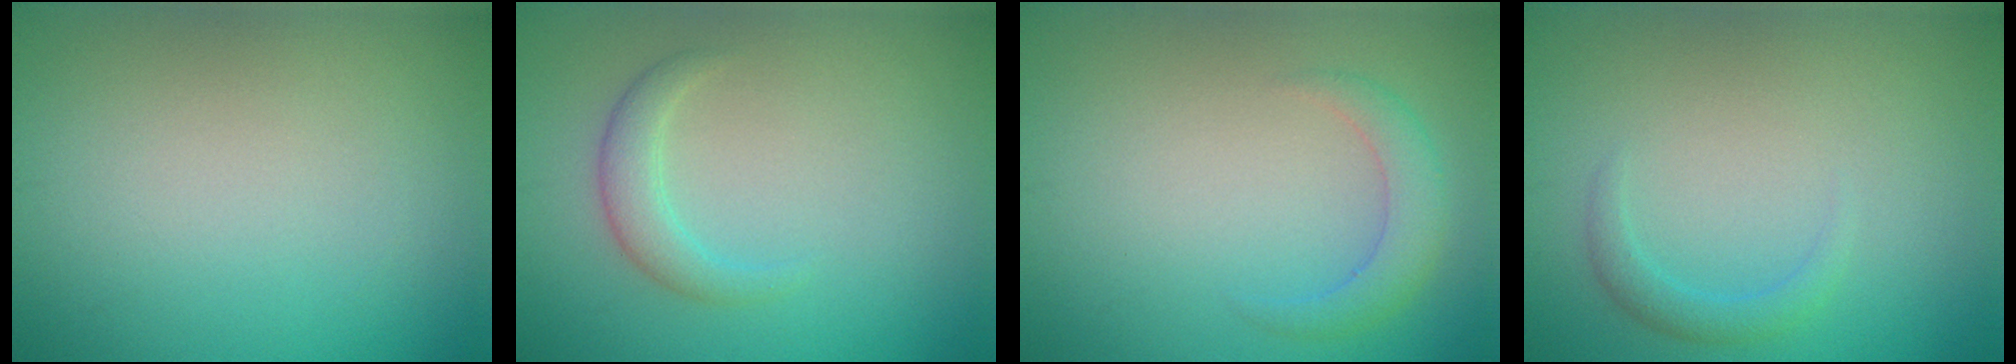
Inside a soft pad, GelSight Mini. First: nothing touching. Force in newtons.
{"total": 2.0, "press": 2.0, "slide": 0.1}
{"total": 2.2, "press": 2.2, "slide": 0.1}
{"total": 1.5, "press": 1.5, "slide": 0.1}